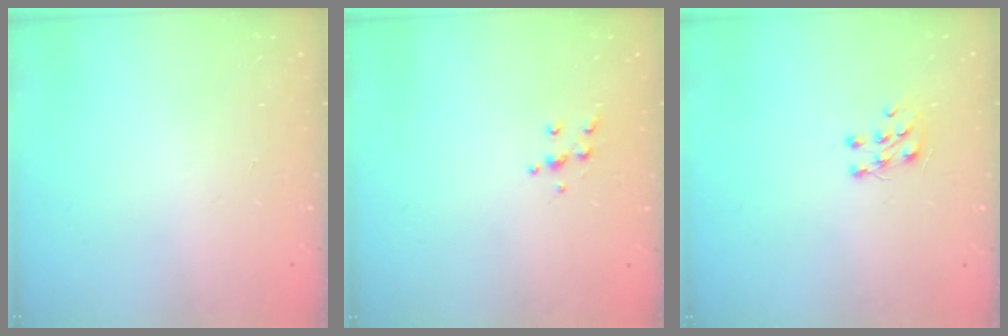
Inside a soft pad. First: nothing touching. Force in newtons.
{"total": 4.5, "press": 4.5, "slide": 0.5}
{"total": 6.8, "press": 6.7, "slide": 0.6}